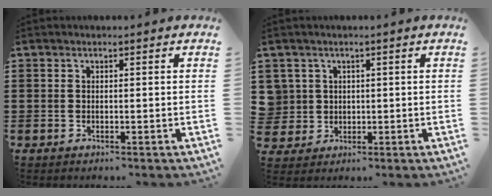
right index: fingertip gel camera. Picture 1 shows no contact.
{"total": 3.1, "force": [0.6, 3.0, 0.0], "torque": [-0.019, 0.010, 0.009]}